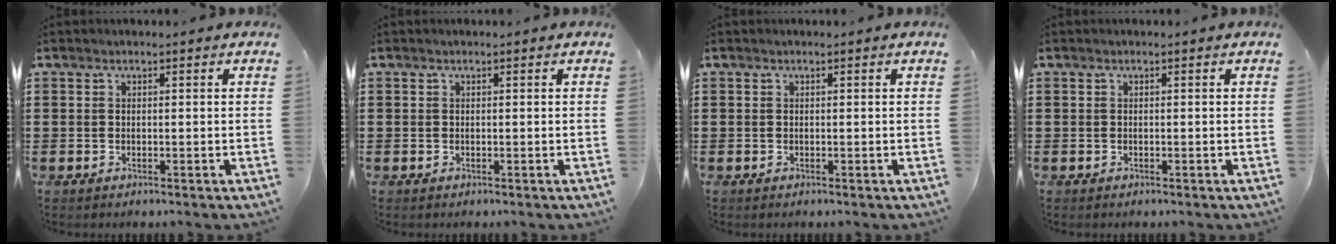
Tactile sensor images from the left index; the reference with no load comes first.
{"total": 0.0}
{"total": 0.0}
{"total": 0.0}